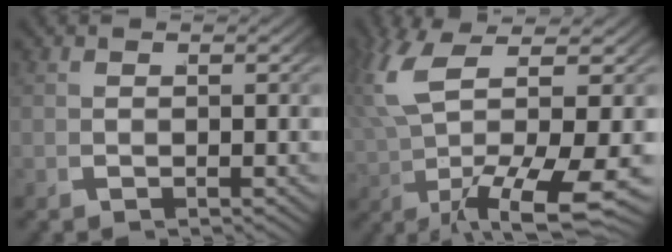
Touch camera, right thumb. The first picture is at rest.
{"total": 8.7, "force": [1.5, 3.5, 7.8], "torque": [-0.166, -0.008, 0.039]}